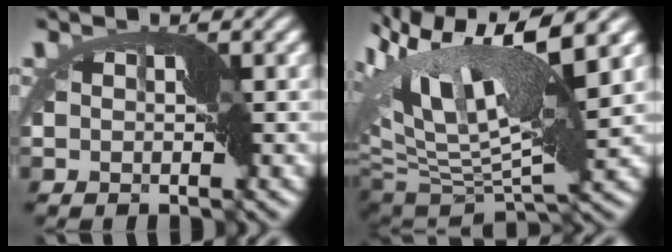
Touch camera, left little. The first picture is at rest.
{"total": 13.4, "force": [6.8, 3.5, 11.0], "torque": [-0.232, 0.015, 0.121]}